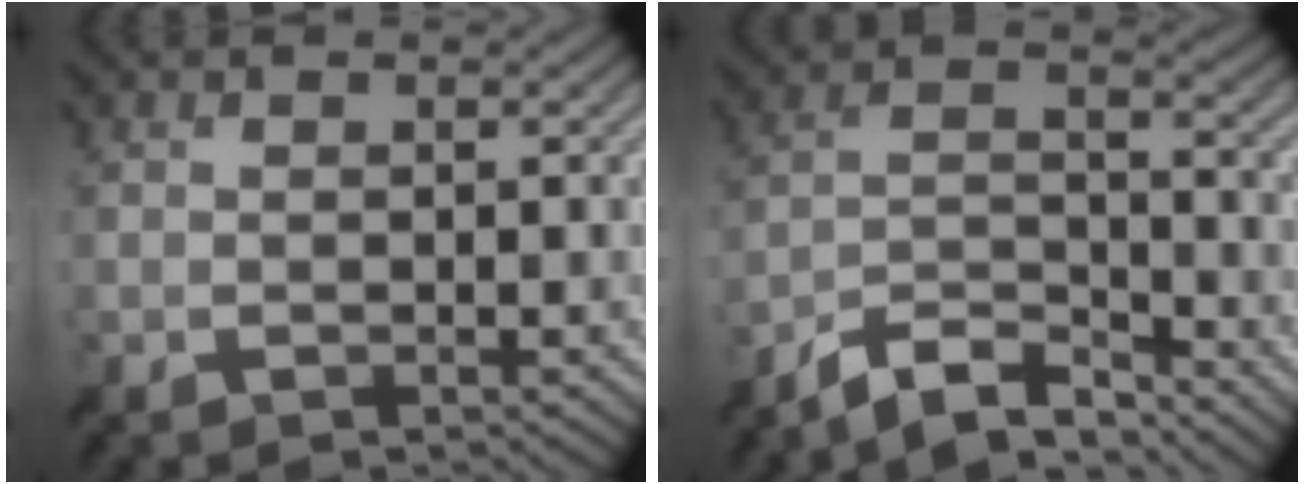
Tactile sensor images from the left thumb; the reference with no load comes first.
{"total": 7.3, "force": [-6.4, 1.7, 3.1], "torque": [-0.063, 0.005, -0.128]}